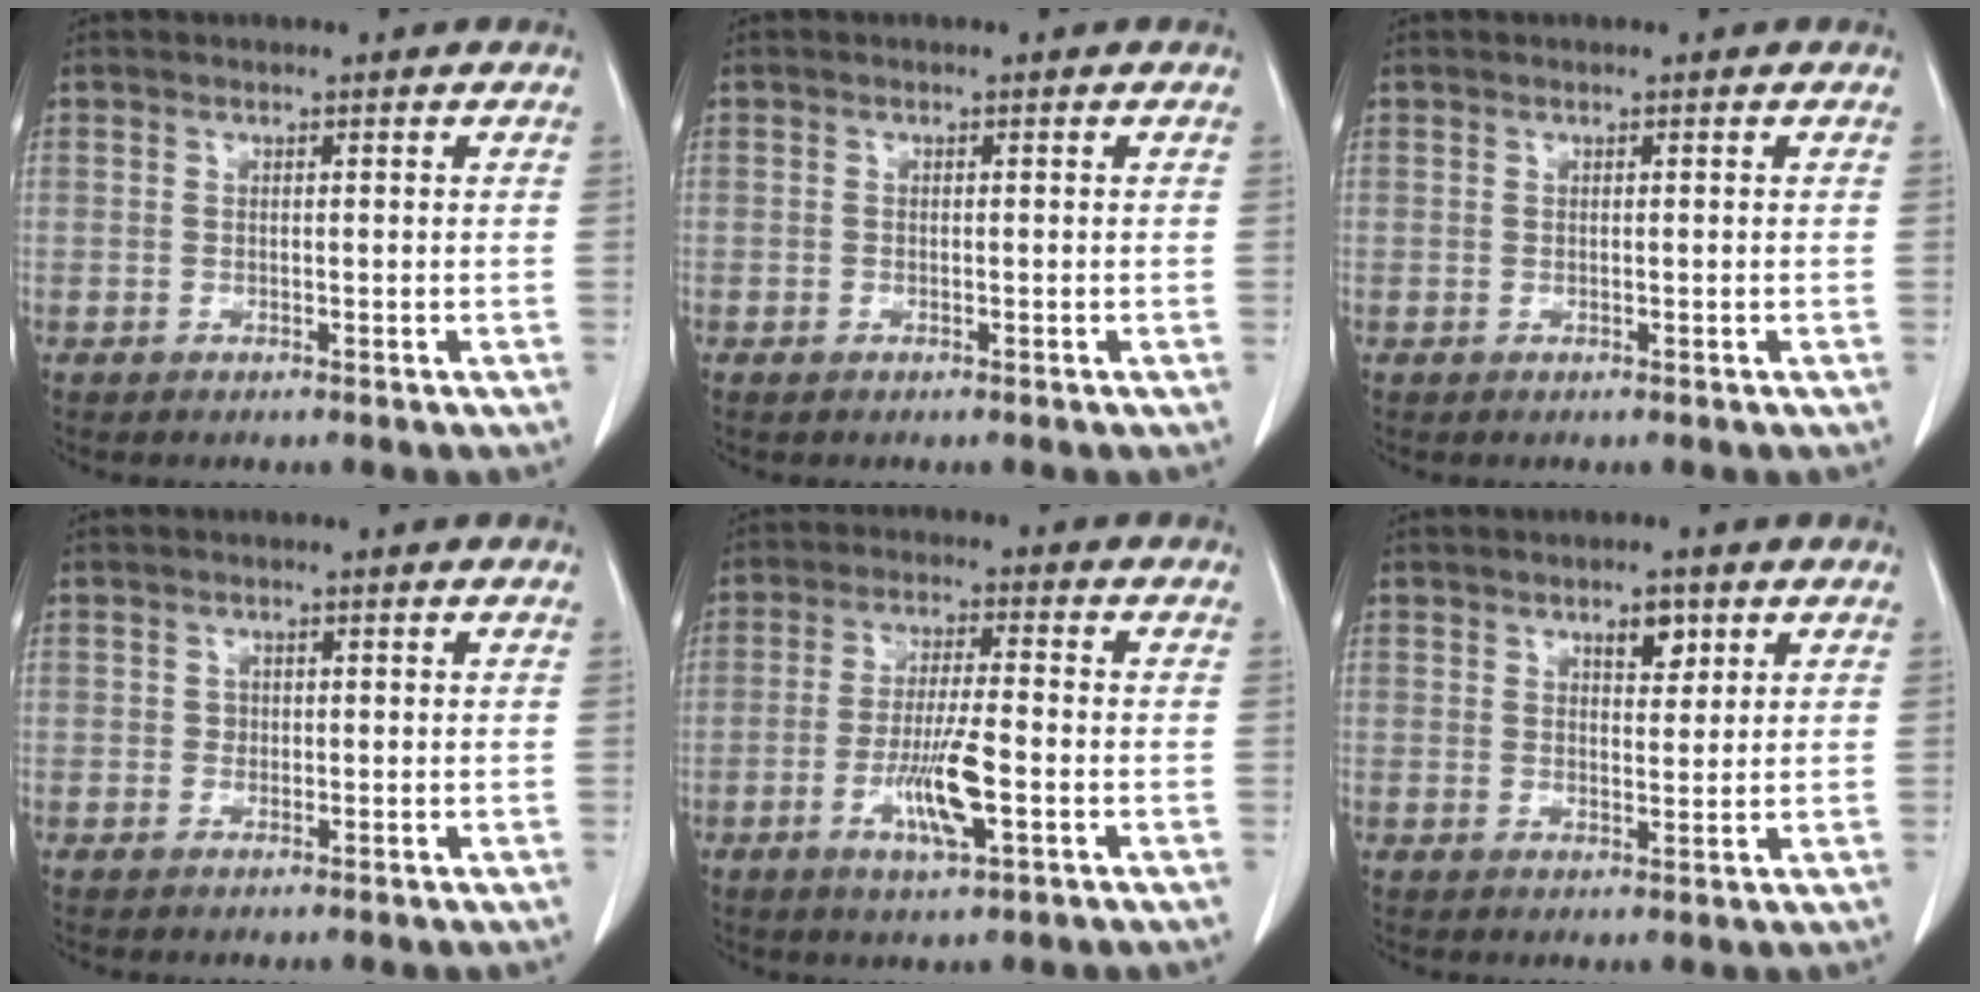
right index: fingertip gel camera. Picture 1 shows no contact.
{"total": 0.9, "force": [-0.4, 0.6, 0.5], "torque": [-0.011, 0.002, -0.005]}
{"total": 0.0}
{"total": 1.3, "force": [0.0, 1.2, 0.5], "torque": [-0.010, 0.010, 0.003]}
{"total": 8.7, "force": [-2.9, 1.5, 8.1], "torque": [-0.154, -0.005, -0.049]}
{"total": 3.9, "force": [2.0, 1.8, 2.8], "torque": [-0.045, 0.001, 0.035]}